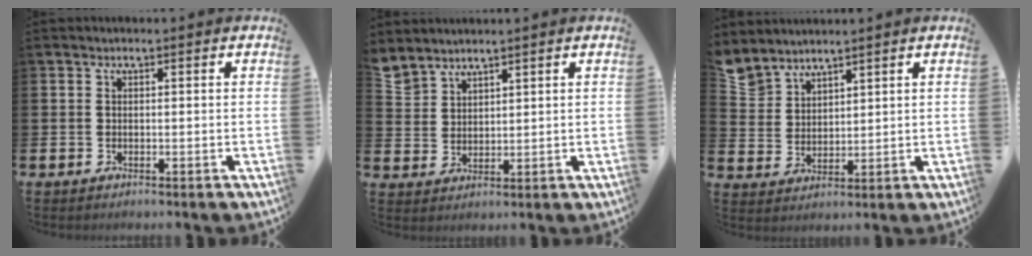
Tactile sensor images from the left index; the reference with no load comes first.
{"total": 3.6, "force": [3.5, 0.7, -0.2], "torque": [-0.006, -0.016, 0.067]}
{"total": 4.4, "force": [4.2, 1.1, -0.2], "torque": [-0.020, -0.019, 0.082]}